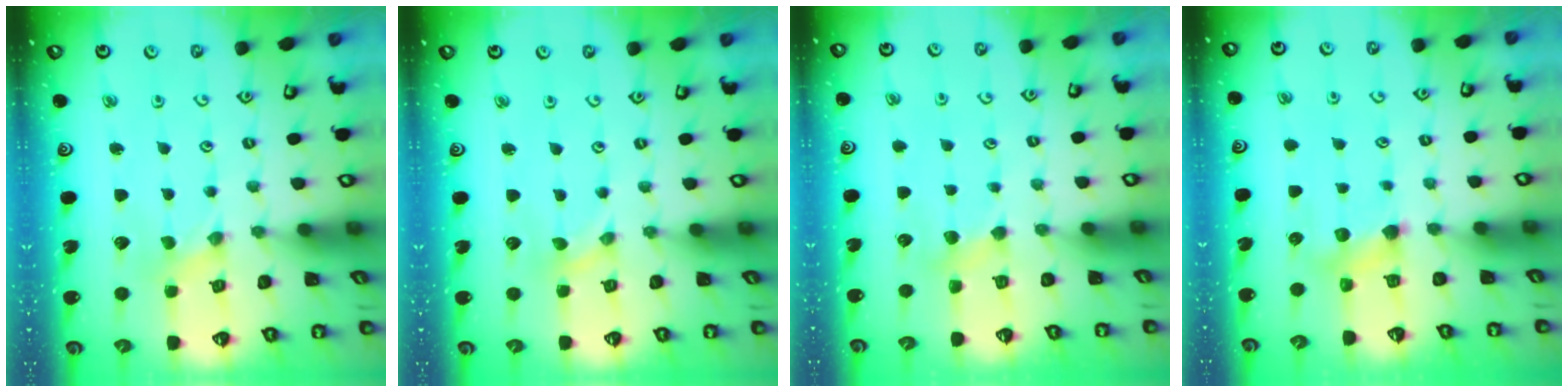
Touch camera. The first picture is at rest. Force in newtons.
{"total": 0.0}
{"total": 3.5, "press": 3.5, "slide": 0.5}
{"total": 5.4, "press": 5.4, "slide": 0.4}